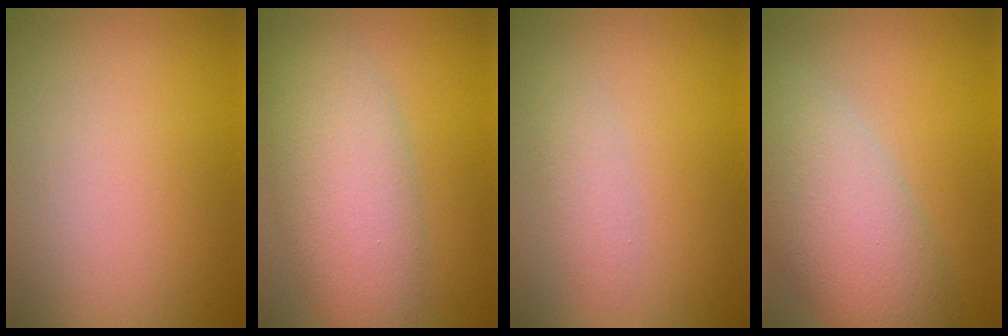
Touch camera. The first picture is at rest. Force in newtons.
{"total": 6.8, "press": 6.8, "slide": 0.2}
{"total": 1.5, "press": 1.5, "slide": 0.1}
{"total": 7.5, "press": 7.5, "slide": 0.6}